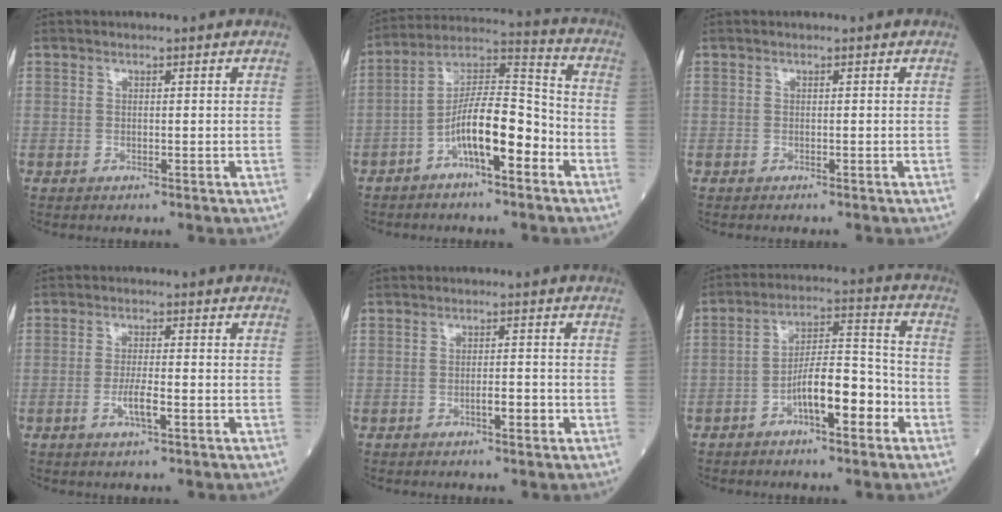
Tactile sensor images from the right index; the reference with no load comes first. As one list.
[{"total": 11.6, "force": [-5.0, 2.8, 10.1], "torque": [-0.186, 0.028, -0.089]}, {"total": 0.7, "force": [-0.6, 0.0, 0.4], "torque": [-0.004, -0.001, -0.005]}, {"total": 3.7, "force": [-1.4, 0.4, 3.4], "torque": [-0.065, -0.003, -0.026]}, {"total": 2.4, "force": [-1.1, 0.5, 2.1], "torque": [-0.032, 0.002, -0.018]}, {"total": 9.5, "force": [-4.2, 2.5, 8.1], "torque": [-0.142, 0.022, -0.072]}]